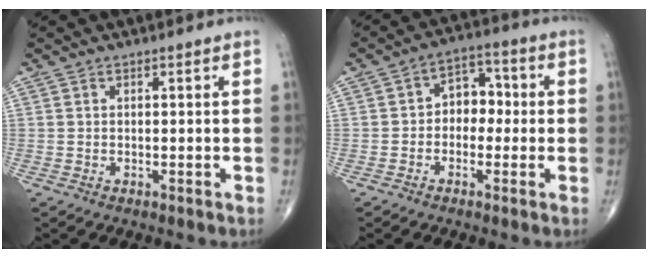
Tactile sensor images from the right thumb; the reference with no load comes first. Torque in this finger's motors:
{"motor_torque": [-0.01, 0.18, 0.32, 0.23, 0.08]}